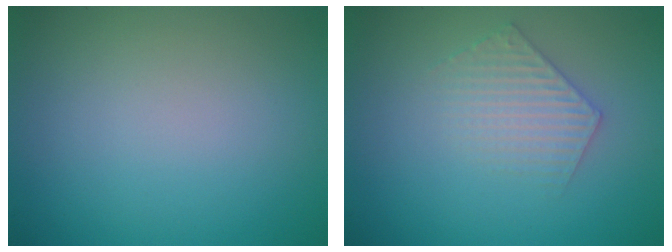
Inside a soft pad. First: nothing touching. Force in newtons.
{"total": 2.4, "press": 2.4, "slide": 0.3}